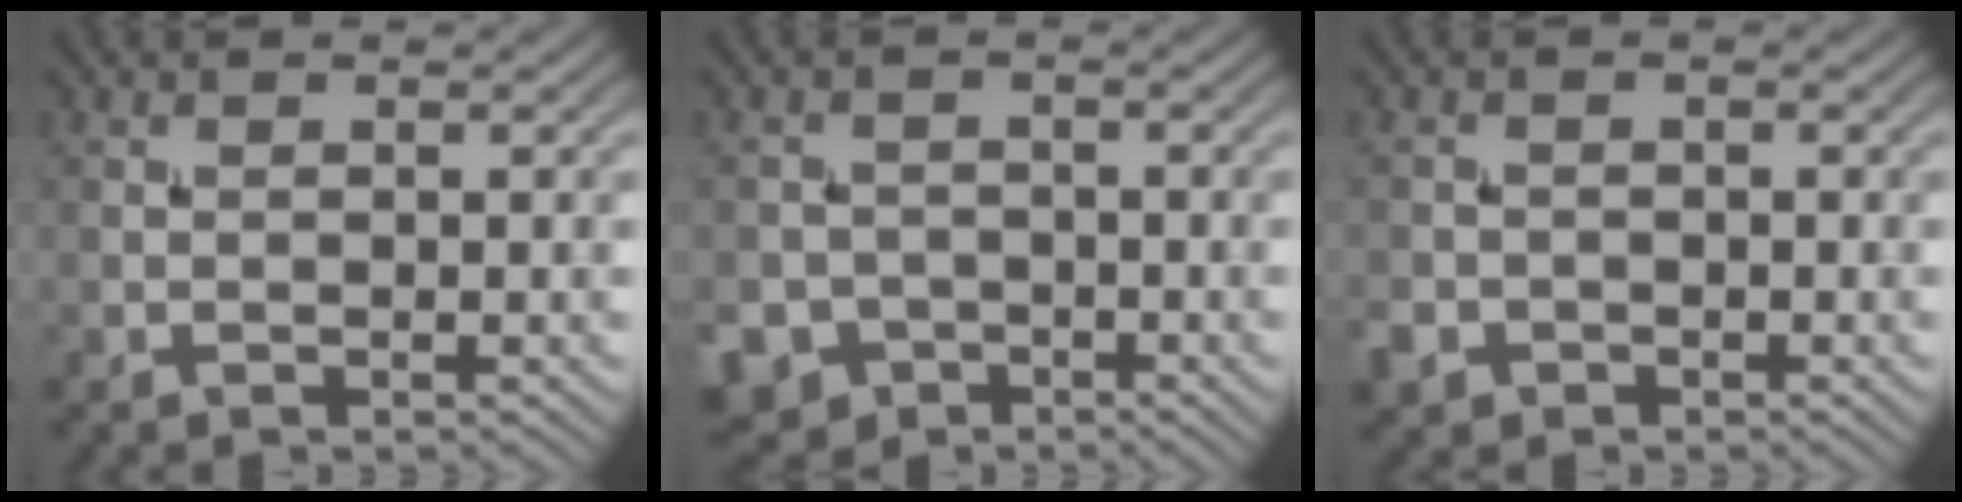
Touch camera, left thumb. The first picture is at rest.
{"total": 6.2, "force": [-3.5, 5.0, 1.2], "torque": [-0.020, -0.017, -0.075]}
{"total": 2.4, "force": [-1.3, 1.9, 0.6], "torque": [-0.018, -0.009, -0.032]}